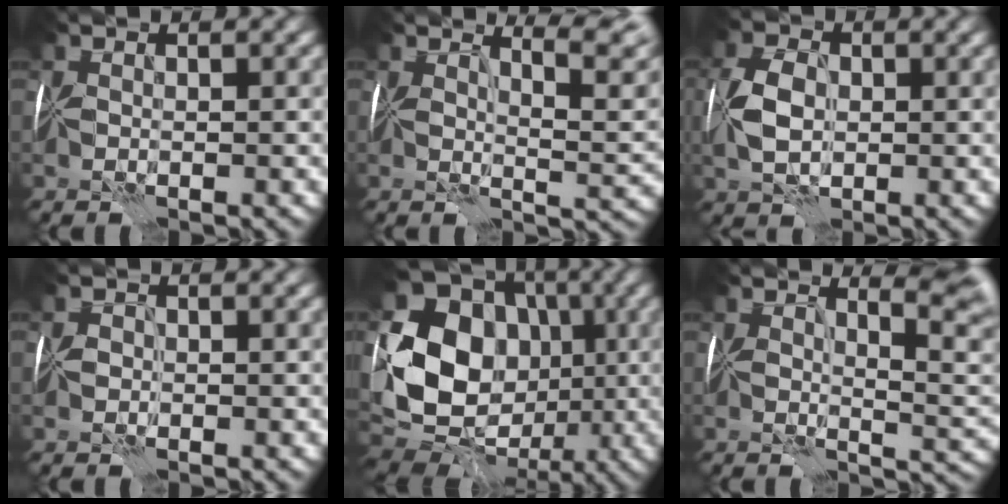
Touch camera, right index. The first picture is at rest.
{"total": 4.7, "force": [3.6, -0.1, 3.0], "torque": [-0.021, 0.007, 0.053]}
{"total": 2.9, "force": [-0.7, 1.8, 2.1], "torque": [-0.052, -0.003, -0.016]}
{"total": 1.4, "force": [-0.6, -0.7, -1.1], "torque": [0.023, -0.009, -0.008]}
{"total": 11.4, "force": [-0.8, 9.6, 6.0], "torque": [-0.115, -0.022, -0.014]}
{"total": 5.0, "force": [2.6, 0.4, 4.2], "torque": [-0.027, 0.006, 0.040]}